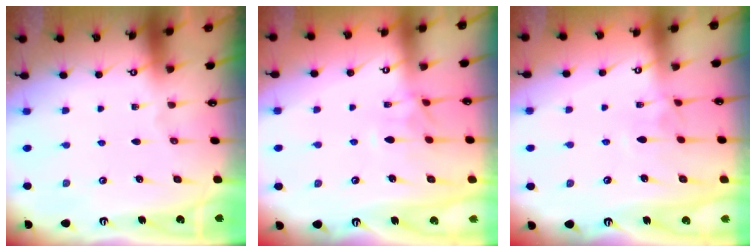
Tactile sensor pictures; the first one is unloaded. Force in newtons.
{"total": 1.0, "press": 0.4, "slide": 0.9}
{"total": 3.4, "press": 3.4, "slide": 0.2}